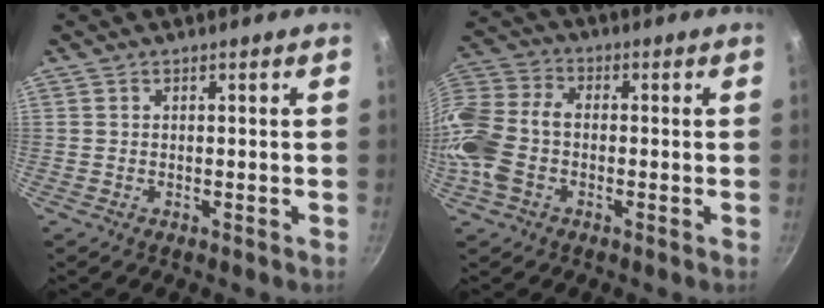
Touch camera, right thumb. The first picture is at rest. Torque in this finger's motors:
{"motor_torque": [2.18, 1.90, 1.34, -0.47, 0.18]}